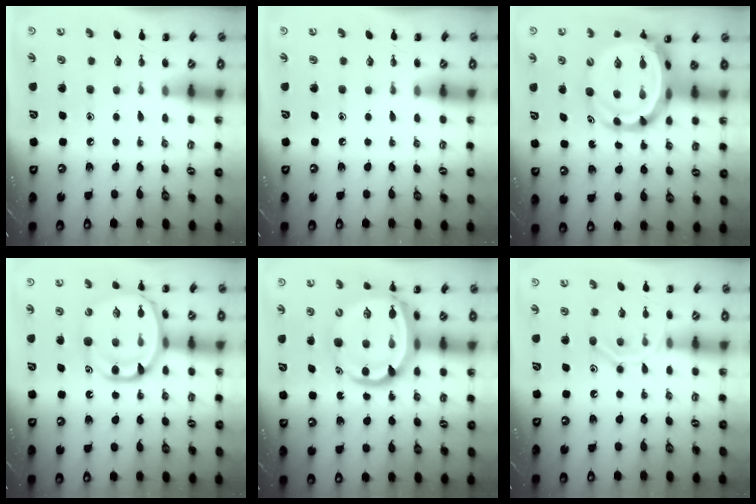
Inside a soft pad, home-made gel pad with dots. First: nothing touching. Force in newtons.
{"total": 0.0}
{"total": 10.7, "press": 10.3, "slide": 2.9}
{"total": 15.3, "press": 14.9, "slide": 3.5}
{"total": 14.4, "press": 13.9, "slide": 3.8}
{"total": 11.6, "press": 11.5, "slide": 1.4}